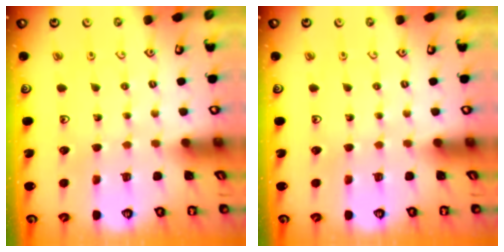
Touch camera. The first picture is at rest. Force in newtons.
{"total": 0.0}